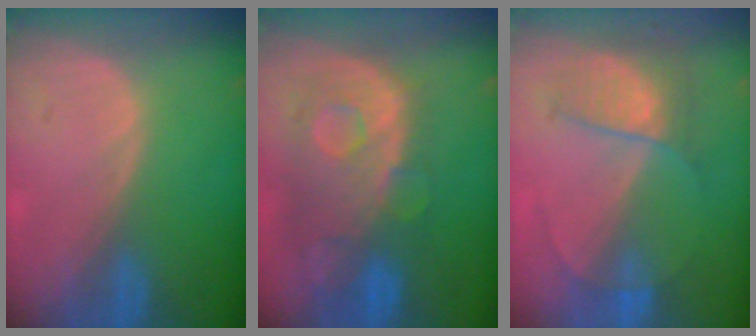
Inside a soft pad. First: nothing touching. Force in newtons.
{"total": 11.2, "press": 9.7, "slide": 5.5}
{"total": 7.1, "press": 6.1, "slide": 3.6}